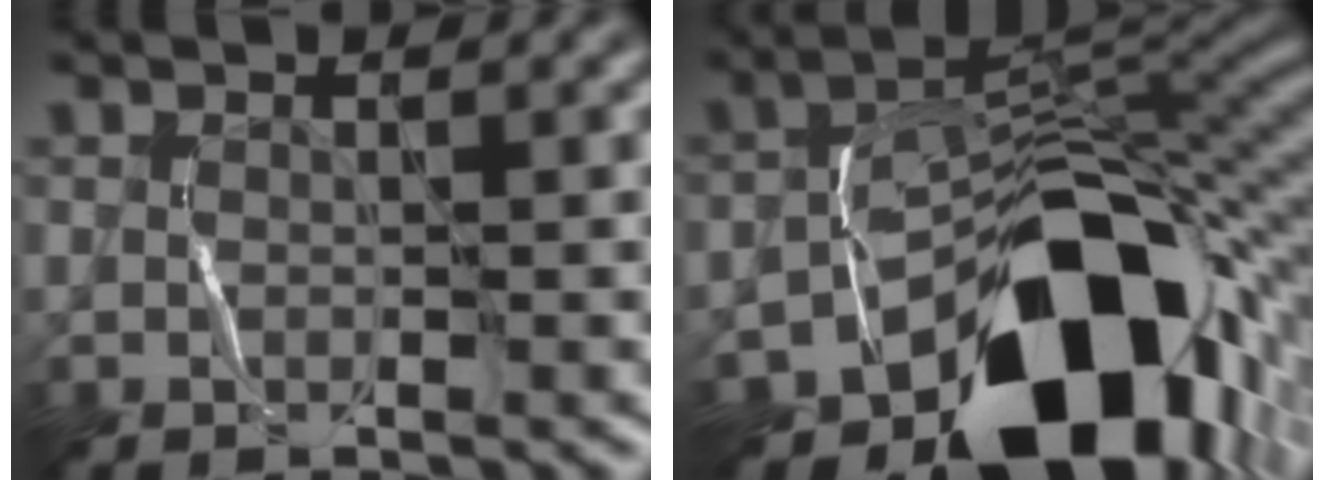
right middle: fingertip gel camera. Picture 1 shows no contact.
{"total": 14.6, "force": [-8.3, 8.3, 8.6], "torque": [-0.100, 0.004, -0.135]}